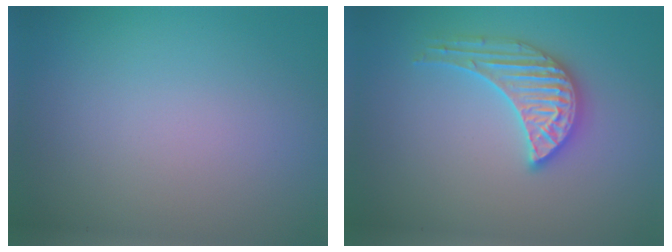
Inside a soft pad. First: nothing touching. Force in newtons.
{"total": 3.5, "press": 3.5, "slide": 0.4}